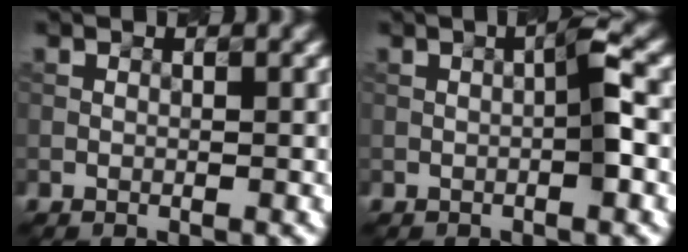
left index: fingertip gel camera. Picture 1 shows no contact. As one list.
[{"total": 2.5, "force": [-0.3, 0.1, 2.5], "torque": [-0.039, 0.008, -0.006]}]